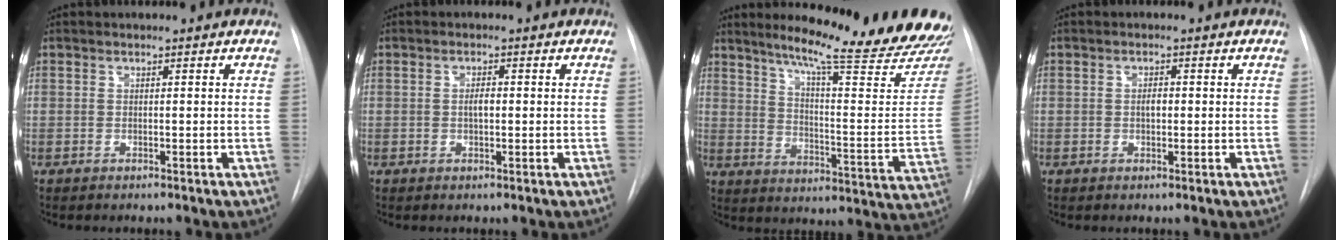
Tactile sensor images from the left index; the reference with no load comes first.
{"total": 1.7, "force": [0.0, 0.7, 1.6], "torque": [-0.029, 0.003, 0.000]}
{"total": 25.7, "force": [22.4, 1.0, 12.4], "torque": [-0.177, -0.100, 0.281]}
{"total": 1.5, "force": [0.0, 0.8, 1.3], "torque": [-0.021, 0.002, 0.000]}